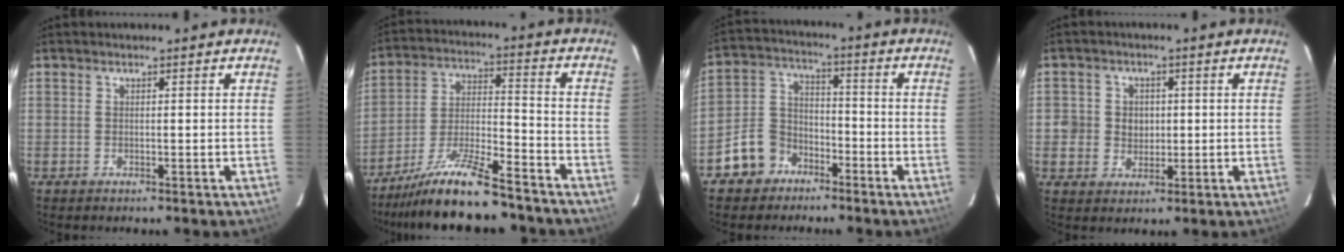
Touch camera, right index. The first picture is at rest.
{"total": 14.4, "force": [-12.3, 1.9, 7.2], "torque": [-0.152, -0.010, -0.215]}
{"total": 8.8, "force": [-5.6, 6.5, 1.9], "torque": [-0.054, 0.036, -0.097]}
{"total": 5.1, "force": [-0.1, 4.9, 1.3], "torque": [-0.030, 0.015, 0.001]}